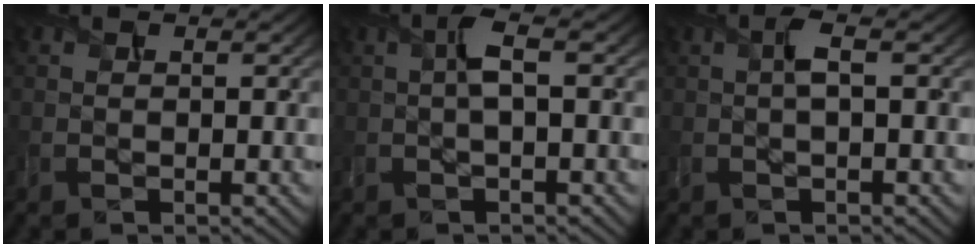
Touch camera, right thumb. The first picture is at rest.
{"total": 2.9, "force": [0.2, 0.6, 2.8], "torque": [-0.059, 0.008, 0.000]}
{"total": 2.2, "force": [0.1, 0.4, 2.2], "torque": [-0.044, 0.006, 0.001]}